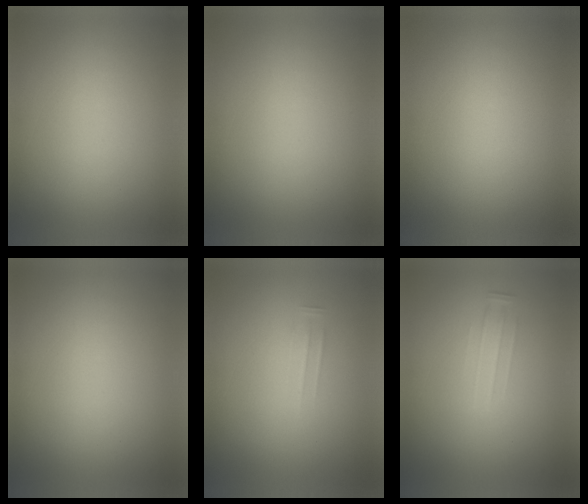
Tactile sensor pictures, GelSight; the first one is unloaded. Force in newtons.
{"total": 0.0}
{"total": 0.0}
{"total": 0.0}
{"total": 1.6}
{"total": 1.6}